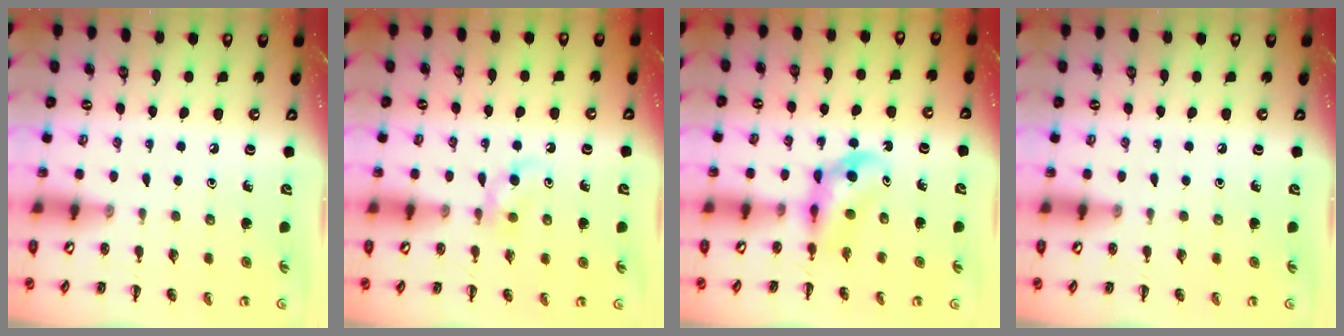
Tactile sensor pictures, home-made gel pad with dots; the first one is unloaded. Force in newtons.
{"total": 4.2, "press": 3.9, "slide": 1.4}
{"total": 4.0, "press": 3.9, "slide": 0.9}
{"total": 0.0}